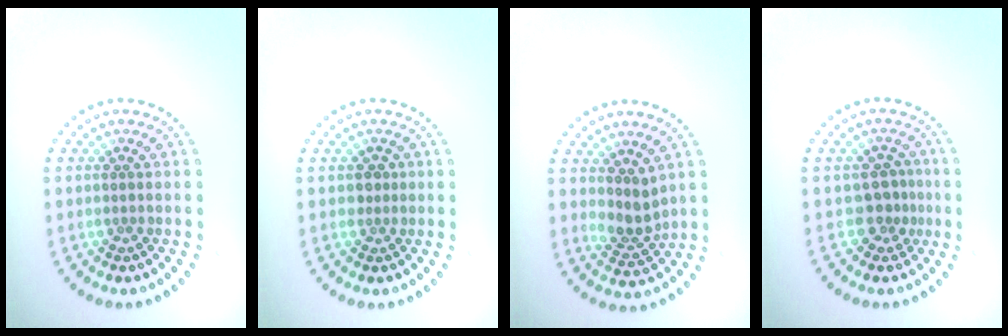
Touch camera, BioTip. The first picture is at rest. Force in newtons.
{"total": 1.0, "press": 0.8, "slide": 0.6}
{"total": 2.5, "press": 1.9, "slide": 1.6}
{"total": 2.3, "press": 1.5, "slide": 1.7}